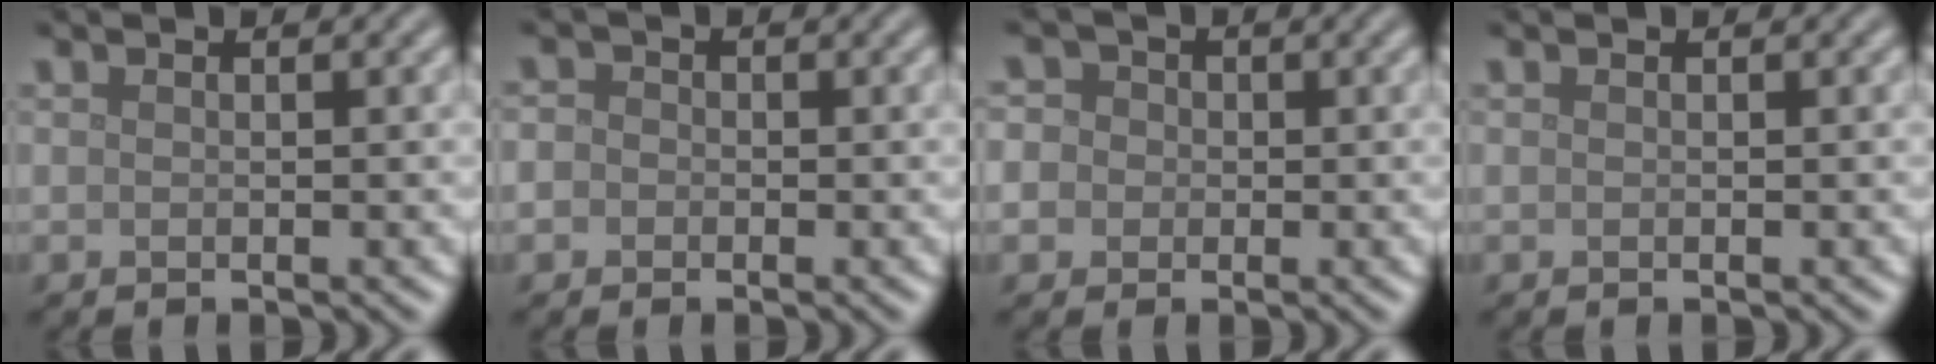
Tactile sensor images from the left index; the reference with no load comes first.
{"total": 2.0, "force": [0.1, 1.9, 0.8], "torque": [0.007, 0.009, -0.023]}
{"total": 5.7, "force": [1.0, 5.1, 2.1], "torque": [-0.035, 0.043, -0.021]}
{"total": 0.0}